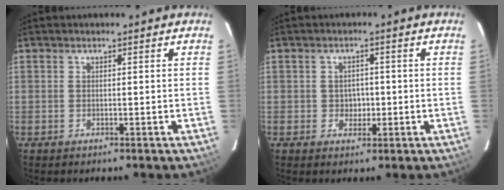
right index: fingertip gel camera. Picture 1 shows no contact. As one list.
[{"total": 2.8, "force": [-0.5, 2.5, 1.1], "torque": [-0.017, 0.008, -0.004]}]